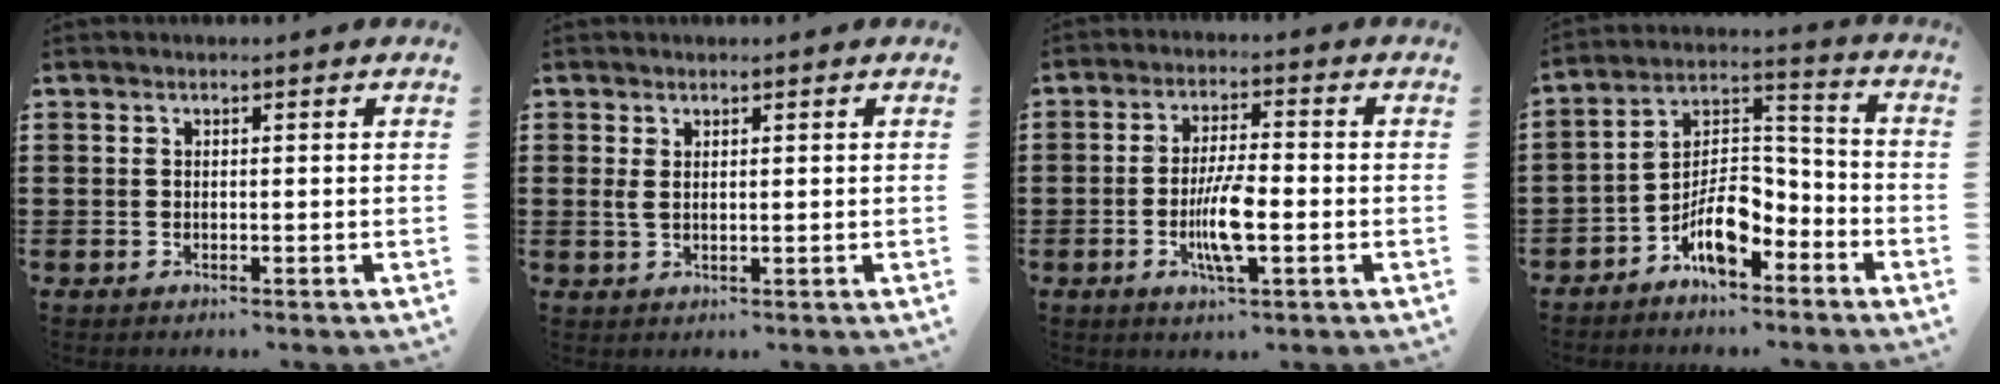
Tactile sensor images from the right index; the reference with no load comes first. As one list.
[{"total": 1.5, "force": [0.9, 0.6, 1.1], "torque": [-0.025, 0.004, 0.015]}, {"total": 7.1, "force": [-1.9, 1.6, 6.6], "torque": [-0.131, -0.008, -0.036]}, {"total": 8.5, "force": [-5.1, 4.0, 5.5], "torque": [-0.102, 0.018, -0.092]}]